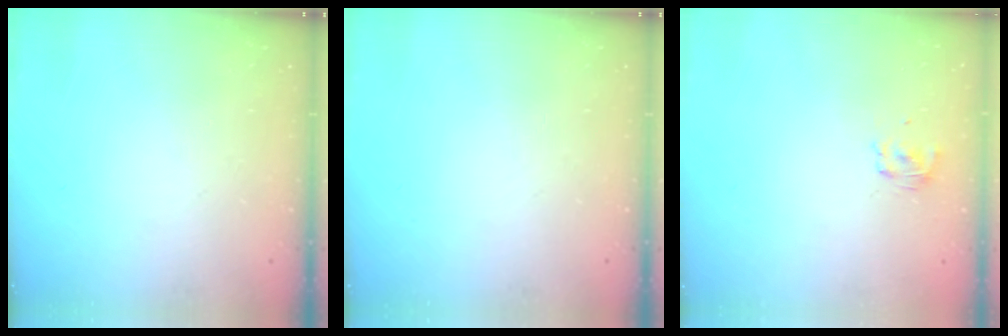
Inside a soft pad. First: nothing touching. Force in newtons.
{"total": 0.0}
{"total": 2.3, "press": 2.1, "slide": 0.9}